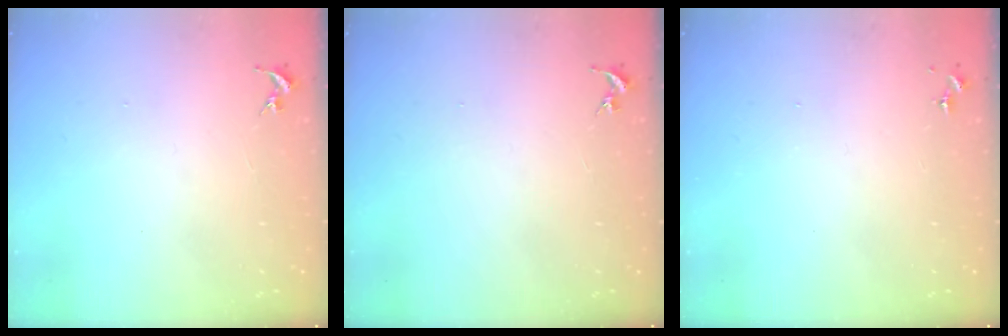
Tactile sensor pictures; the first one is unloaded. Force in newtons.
{"total": 0.0}
{"total": 0.0}